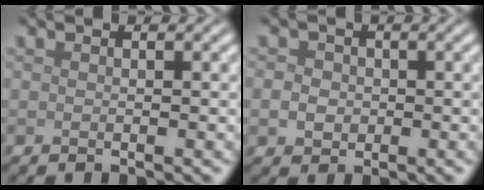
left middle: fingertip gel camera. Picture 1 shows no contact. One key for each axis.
{"total": 2.4, "fx": -0.3, "fy": 2.1, "fz": 0.9, "tx": -0.010, "ty": 0.000, "tz": -0.011}